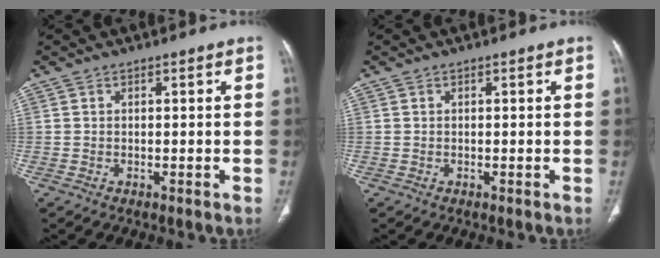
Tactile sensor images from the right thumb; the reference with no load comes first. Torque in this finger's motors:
{"motor_torque": [0.22, 0.34, -0.10, -0.04, 0.03]}